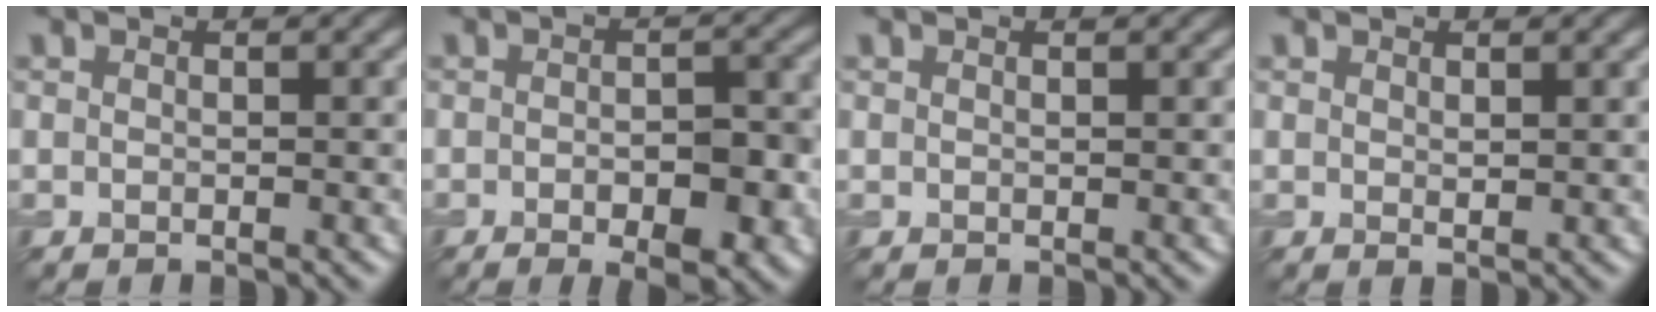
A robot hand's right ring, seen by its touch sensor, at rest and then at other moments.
{"total": 5.4, "force": [-2.3, 1.8, 4.6], "torque": [-0.079, -0.001, -0.015]}
{"total": 0.6, "force": [0.2, -0.2, -0.5], "torque": [-0.002, 0.000, 0.008]}
{"total": 0.5, "force": [0.4, -0.3, -0.1], "torque": [-0.016, 0.000, 0.015]}